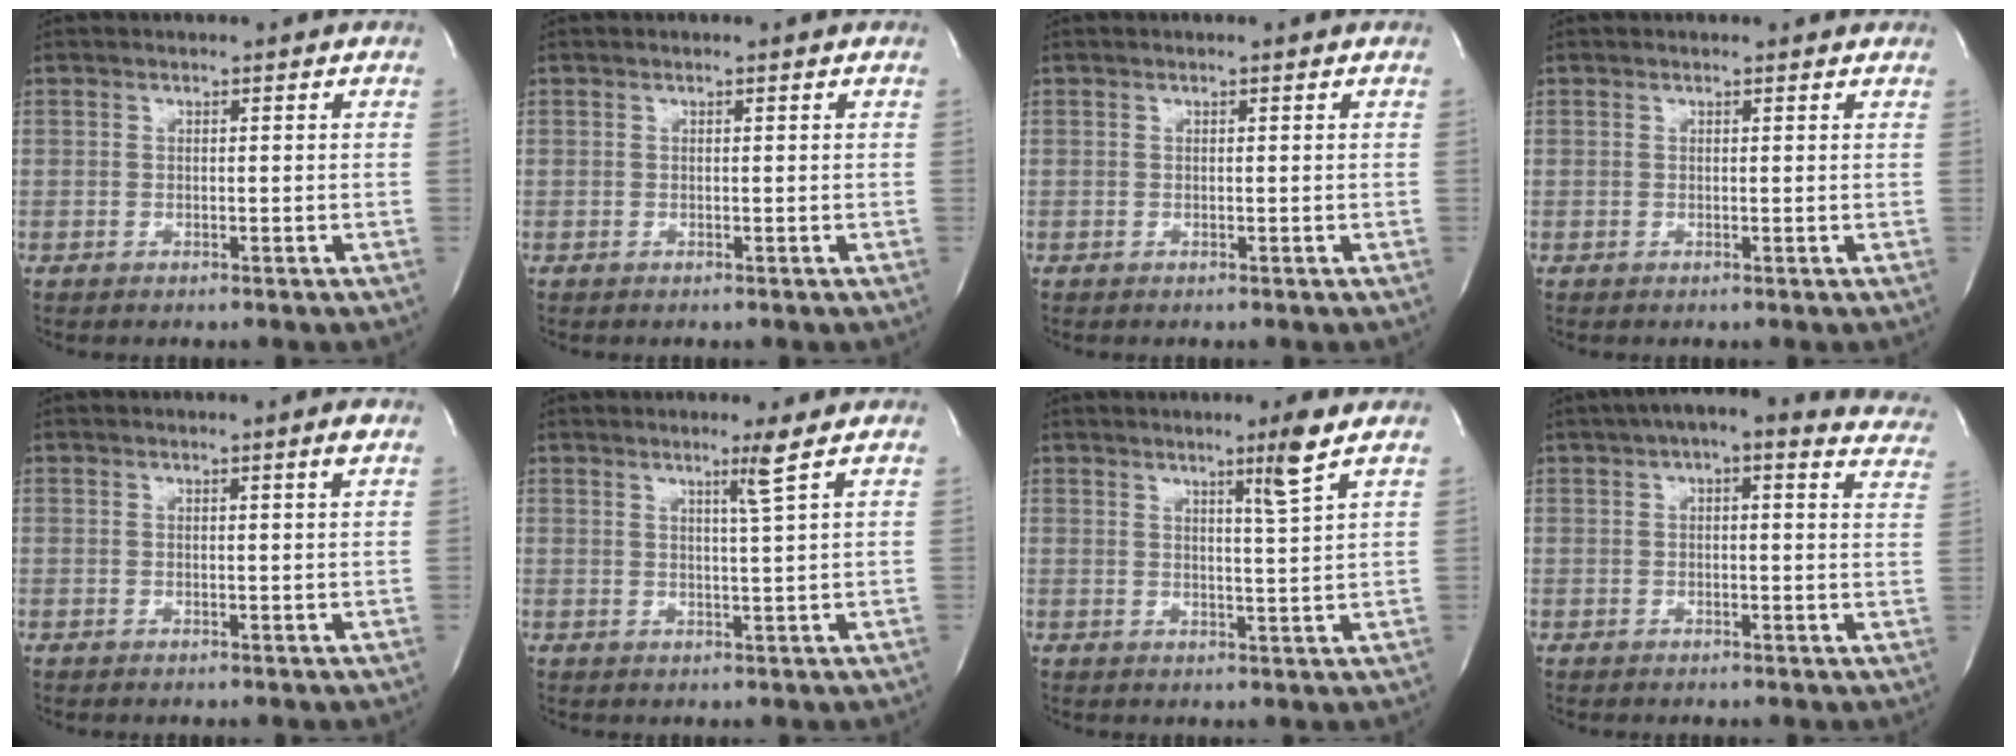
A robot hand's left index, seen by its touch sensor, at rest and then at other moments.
{"total": 0.0}
{"total": 0.0}
{"total": 1.5, "force": [1.4, 0.5, 0.1], "torque": [-0.013, 0.006, 0.009]}
{"total": 1.1, "force": [0.5, -0.4, 0.8], "torque": [-0.020, -0.005, 0.010]}
{"total": 2.8, "force": [1.6, -1.4, 1.8], "torque": [-0.043, -0.017, 0.035]}
{"total": 4.4, "force": [2.8, -1.5, 3.1], "torque": [-0.054, -0.015, 0.049]}
{"total": 15.4, "force": [12.9, 4.3, 7.2], "torque": [-0.077, 0.022, 0.132]}